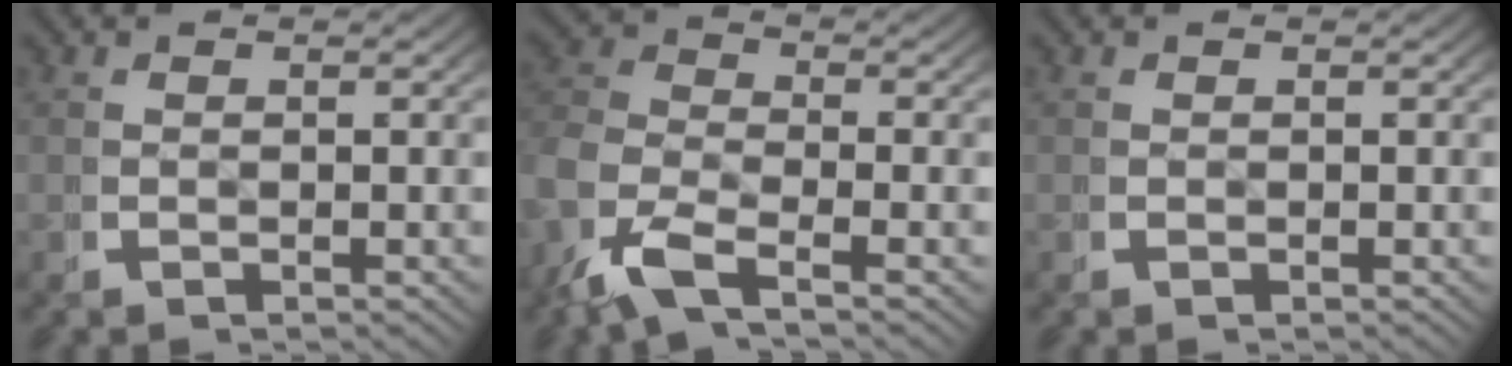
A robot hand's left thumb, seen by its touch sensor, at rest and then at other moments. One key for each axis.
{"total": 6.3, "fx": -2.0, "fy": 4.0, "fz": 4.4, "tx": -0.107, "ty": -0.015, "tz": -0.040}
{"total": 0.0}